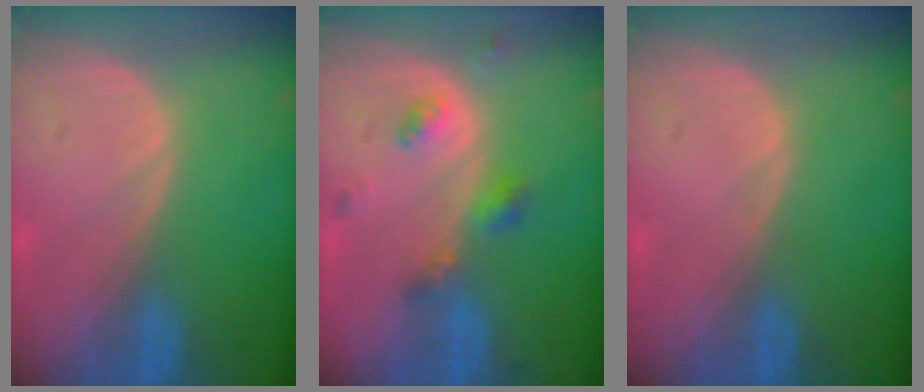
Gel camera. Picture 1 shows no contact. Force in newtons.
{"total": 4.5, "press": 4.2, "slide": 1.7}
{"total": 0.0}